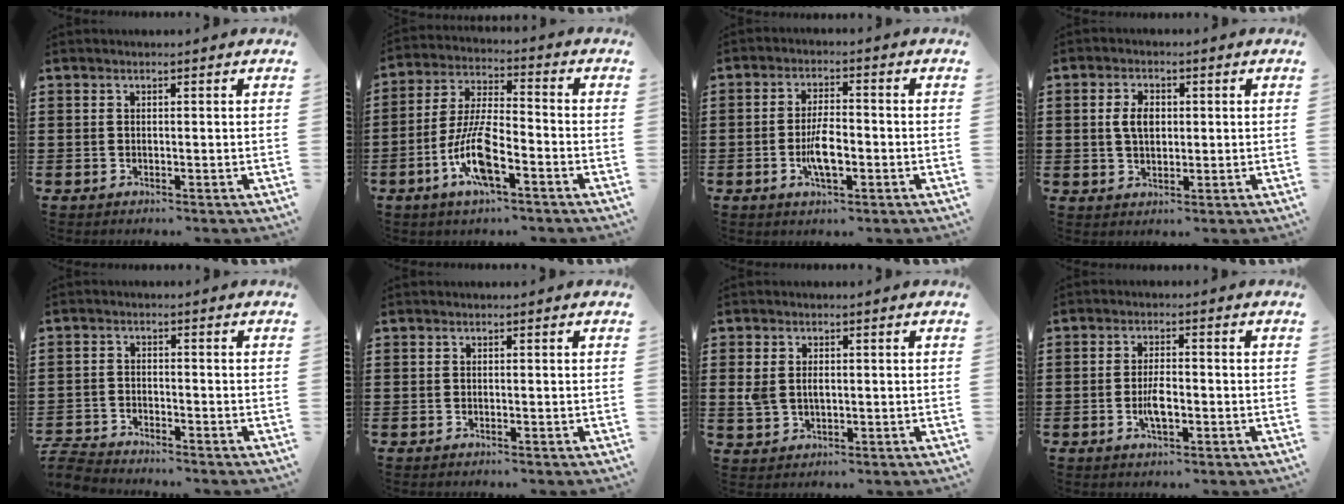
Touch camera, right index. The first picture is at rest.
{"total": 10.2, "force": [-4.5, 2.9, 8.7], "torque": [-0.194, -0.008, -0.085]}
{"total": 5.7, "force": [-1.5, 1.8, 5.2], "torque": [-0.108, -0.005, -0.031]}
{"total": 4.0, "force": [0.5, 2.4, 3.1], "torque": [-0.073, 0.010, 0.004]}
{"total": 3.5, "force": [-3.5, 0.3, 0.1], "torque": [-0.019, -0.003, -0.080]}
{"total": 0.0}
{"total": 2.7, "force": [0.2, 1.8, 1.9], "torque": [-0.048, 0.005, 0.000]}
{"total": 4.1, "force": [-1.1, 1.2, 3.7], "torque": [-0.080, -0.006, -0.022]}